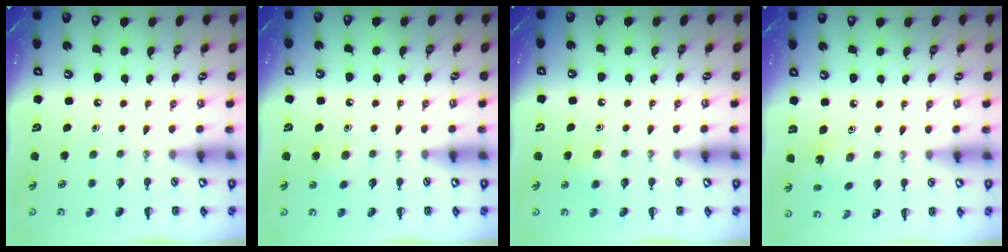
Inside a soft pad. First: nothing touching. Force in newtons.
{"total": 6.1, "press": 5.9, "slide": 1.7}
{"total": 6.2, "press": 6.0, "slide": 1.6}
{"total": 1.6, "press": 1.5, "slide": 0.5}